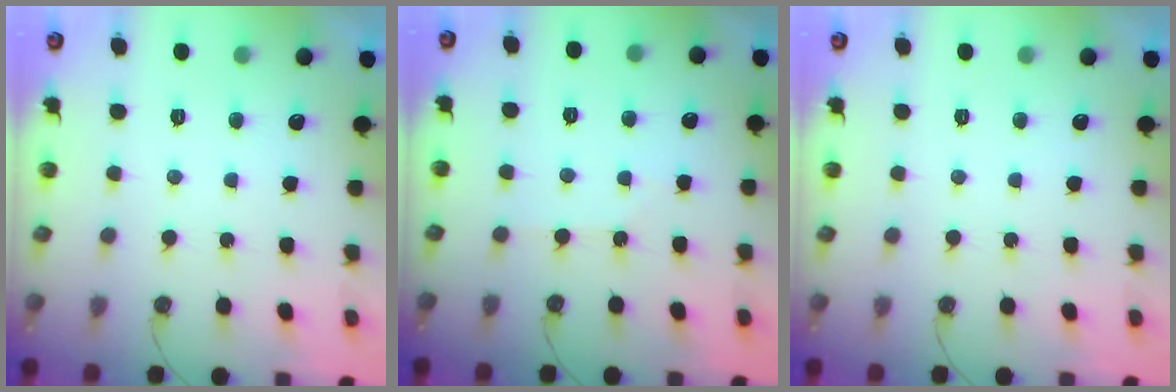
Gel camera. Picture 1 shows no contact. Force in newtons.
{"total": 2.4, "press": 2.4, "slide": 0.4}
{"total": 0.0}